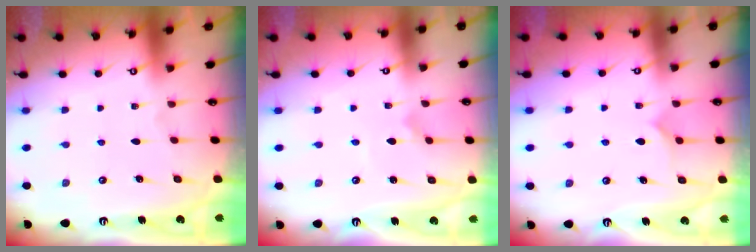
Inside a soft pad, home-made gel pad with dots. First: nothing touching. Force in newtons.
{"total": 1.0, "press": 1.0, "slide": 0.1}
{"total": 6.0, "press": 6.0, "slide": 0.3}